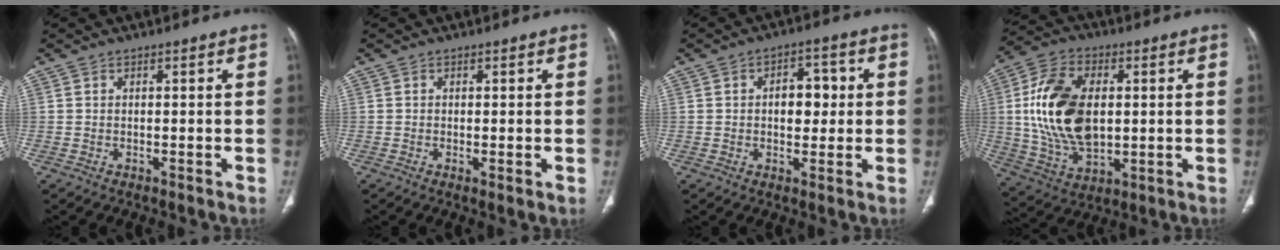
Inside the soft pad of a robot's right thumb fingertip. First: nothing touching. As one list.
[{"total": 1.4, "force": [-0.2, 0.3, 1.3], "torque": [-0.031, -0.008, -0.004]}, {"total": 7.0, "force": [0.7, 4.5, 5.3], "torque": [-0.046, 0.012, 0.009]}, {"total": 19.0, "force": [1.7, 11.5, 15.0], "torque": [-0.280, -0.004, 0.040]}]